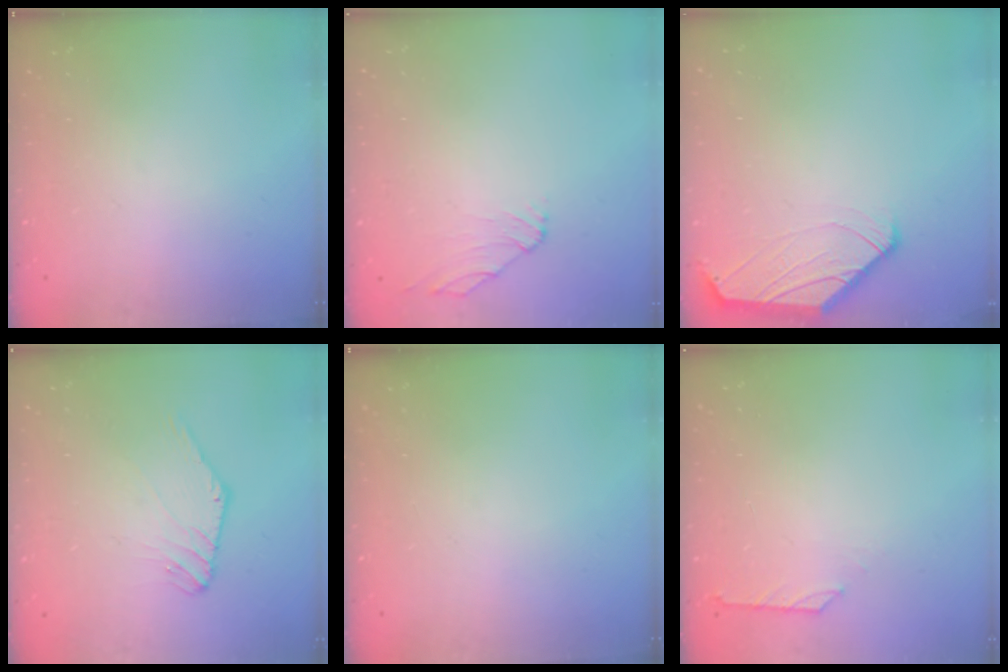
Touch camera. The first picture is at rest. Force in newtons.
{"total": 0.9, "press": 0.8, "slide": 0.5}
{"total": 0.6, "press": 0.6, "slide": 0.2}
{"total": 0.0}
{"total": 0.0}
{"total": 0.6, "press": 0.5, "slide": 0.4}